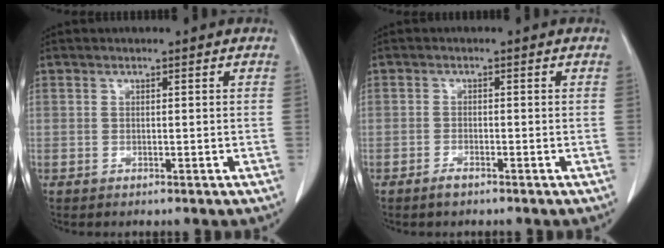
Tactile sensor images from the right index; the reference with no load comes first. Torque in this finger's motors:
{"motor_torque": [0.13, -0.12, -0.02, 0.02]}